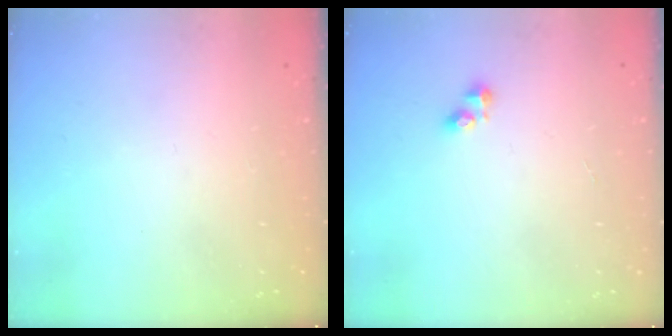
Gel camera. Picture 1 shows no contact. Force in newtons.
{"total": 2.6, "press": 2.6, "slide": 0.4}